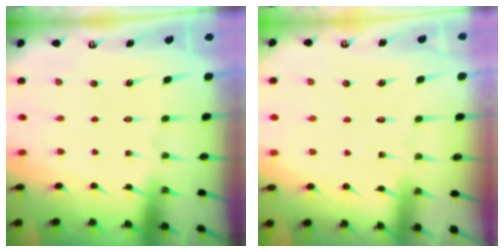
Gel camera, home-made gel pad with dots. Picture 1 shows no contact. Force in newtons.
{"total": 2.6, "press": 2.6, "slide": 0.3}